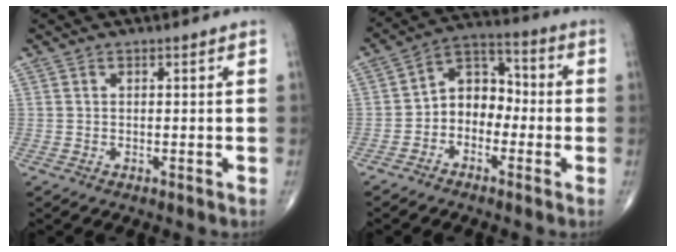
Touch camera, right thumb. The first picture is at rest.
{"total": 8.5, "force": [-2.2, 6.4, 5.0], "torque": [-0.046, 0.044, -0.057]}